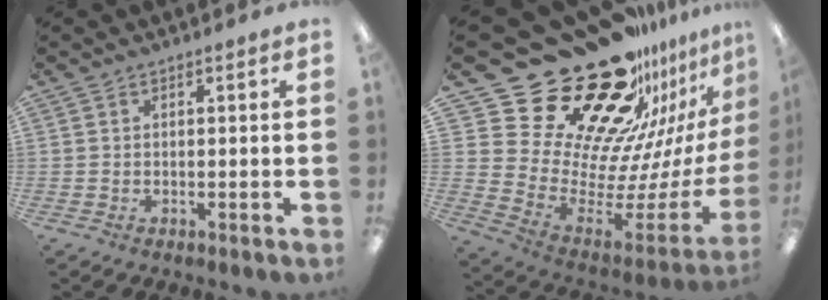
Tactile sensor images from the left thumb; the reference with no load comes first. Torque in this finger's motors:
{"motor_torque": [1.78, 1.87, 1.22, -1.55, 0.02]}